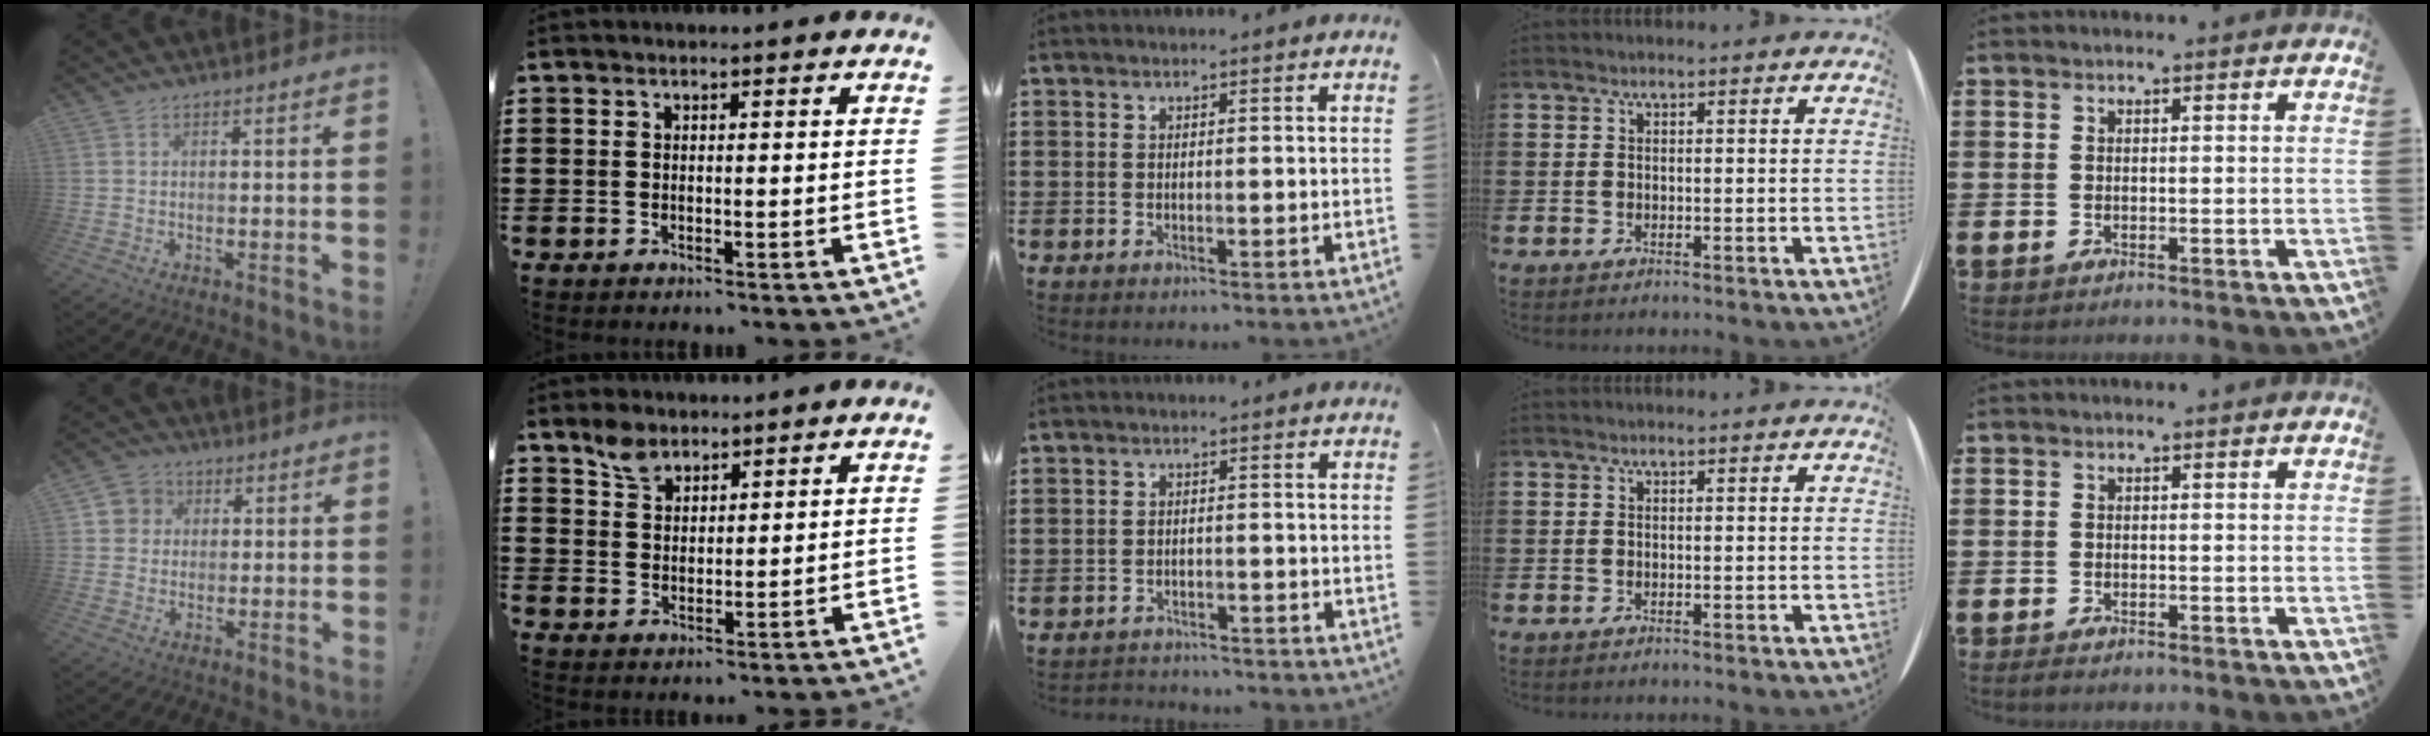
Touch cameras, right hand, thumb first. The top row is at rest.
{"thumb": {"total": 6.1, "force": [1.1, 5.8, 1.2], "torque": [-0.013, 0.000, 0.022]}, "index": {"total": 3.9, "force": [3.0, 2.1, 1.3], "torque": [-0.028, 0.001, 0.056]}, "middle": {"total": 2.1, "force": [-2.1, 0.2, 0.0], "torque": [-0.008, -0.001, -0.044]}, "little": {"total": 0.6, "force": [-0.4, 0.2, 0.4], "torque": [-0.009, 0.000, -0.009]}}